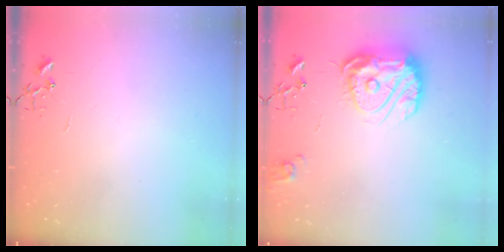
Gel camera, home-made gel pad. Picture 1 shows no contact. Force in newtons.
{"total": 17.3, "press": 17.2, "slide": 1.9}